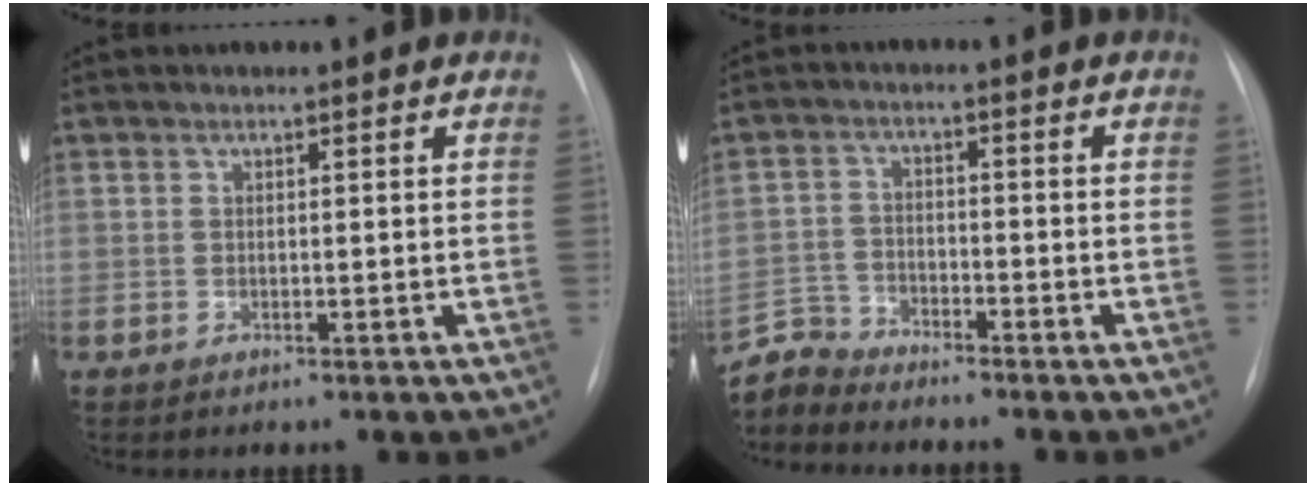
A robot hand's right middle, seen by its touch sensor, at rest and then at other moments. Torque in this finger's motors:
{"motor_torque": [-0.07, -0.04, -0.03, -0.01]}